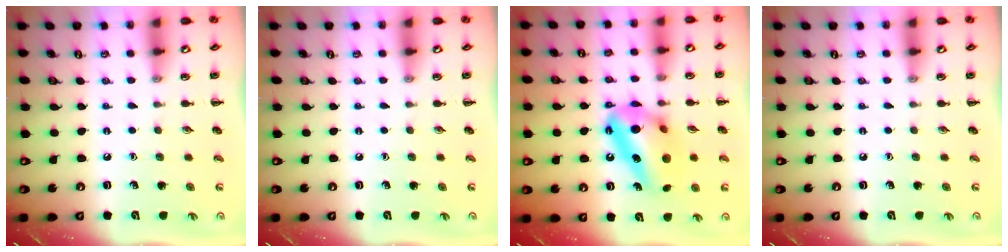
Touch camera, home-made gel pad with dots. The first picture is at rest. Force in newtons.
{"total": 0.0}
{"total": 16.2, "press": 16.2, "slide": 0.3}
{"total": 0.0}